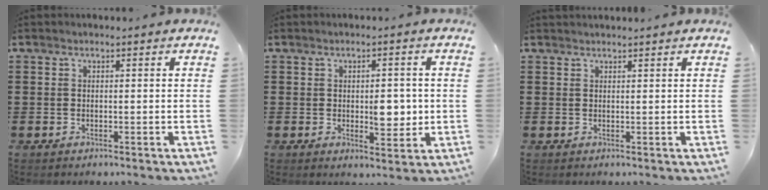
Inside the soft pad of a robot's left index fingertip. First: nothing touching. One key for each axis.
{"total": 5.0, "fx": 0.0, "fy": 2.5, "fz": 4.3, "tx": -0.057, "ty": -0.006, "tz": -0.006}
{"total": 0.8, "fx": 0.8, "fy": -0.1, "fz": 0.1, "tx": -0.004, "ty": -0.002, "tz": 0.016}